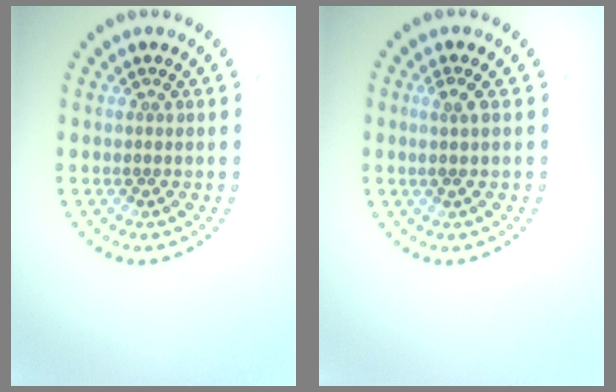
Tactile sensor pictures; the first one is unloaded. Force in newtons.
{"total": 1.3, "press": 1.1, "slide": 0.7}